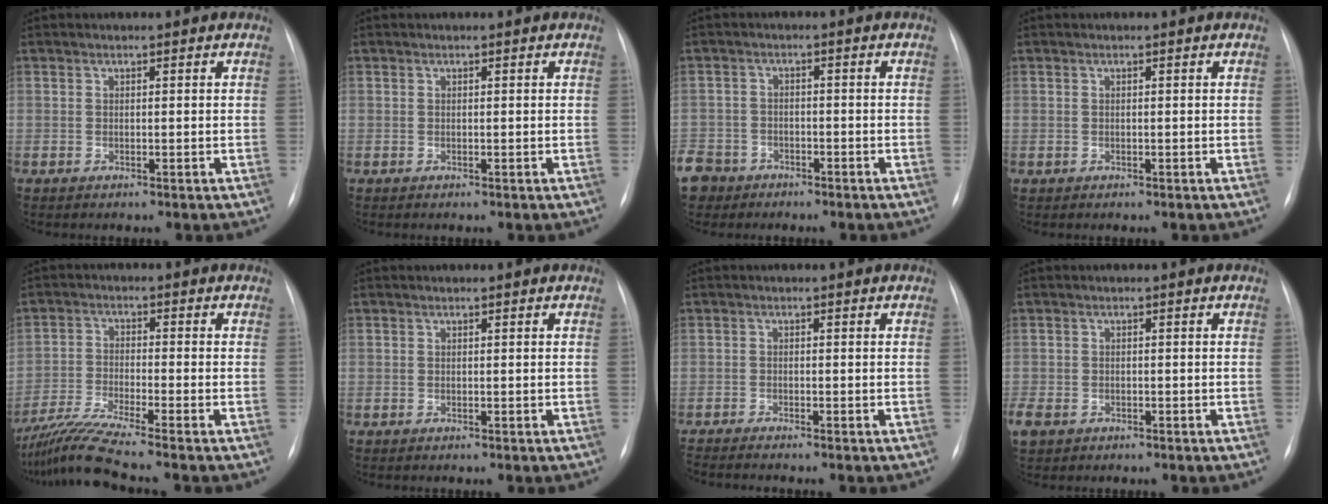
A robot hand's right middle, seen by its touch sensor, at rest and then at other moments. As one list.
[{"total": 0.0}, {"total": 8.3, "force": [-5.6, 6.1, 1.4], "torque": [-0.059, -0.004, -0.098]}, {"total": 0.0}, {"total": 7.7, "force": [-6.5, -2.1, 3.5], "torque": [-0.077, -0.030, -0.121]}, {"total": 0.0}, {"total": 4.3, "force": [-3.8, -0.3, 2.1], "torque": [-0.029, -0.010, -0.056]}, {"total": 4.1, "force": [-2.4, 2.8, 1.7], "torque": [-0.041, -0.006, -0.036]}]